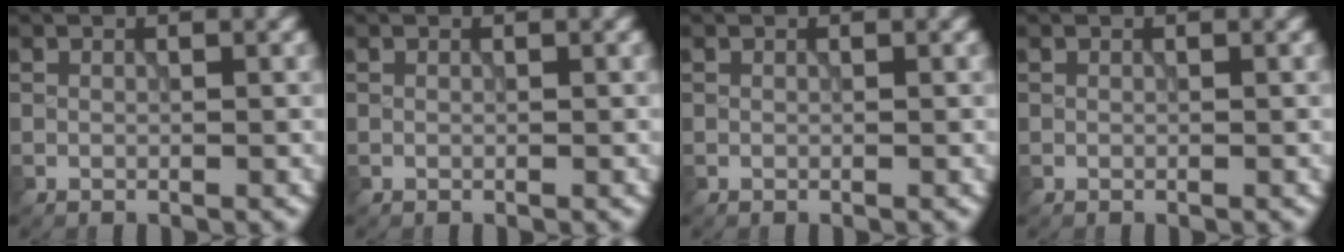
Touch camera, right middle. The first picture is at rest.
{"total": 0.0}
{"total": 0.0}
{"total": 0.0}